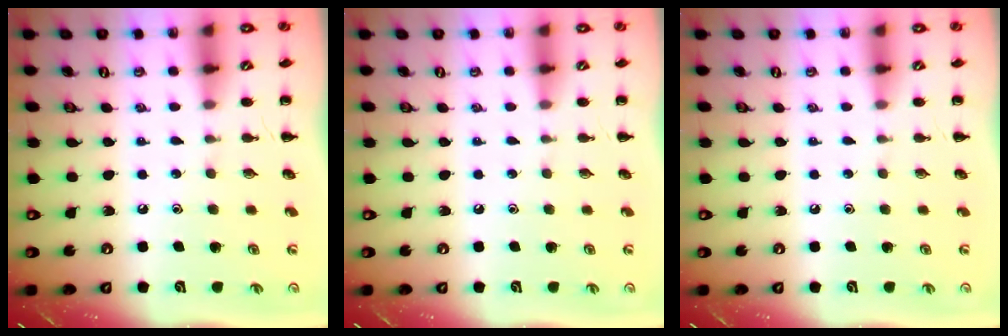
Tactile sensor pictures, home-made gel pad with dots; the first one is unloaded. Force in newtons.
{"total": 0.0}
{"total": 0.0}